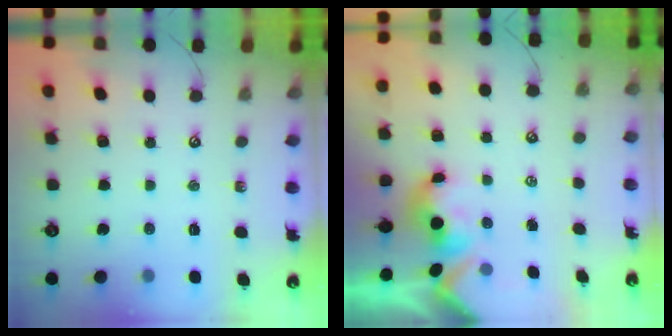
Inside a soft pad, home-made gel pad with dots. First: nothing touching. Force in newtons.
{"total": 1.5, "press": 1.3, "slide": 0.7}